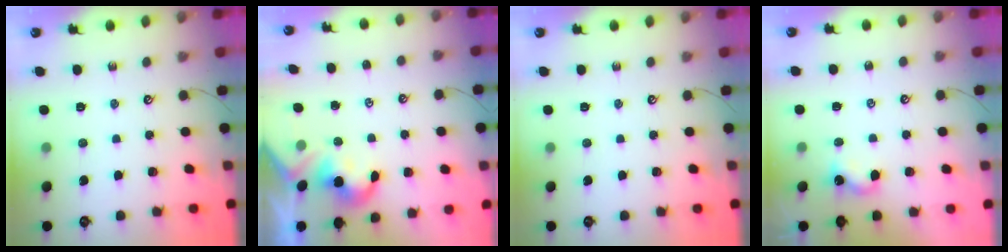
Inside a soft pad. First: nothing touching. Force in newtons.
{"total": 2.0, "press": 1.9, "slide": 0.5}
{"total": 0.0}
{"total": 2.6, "press": 2.5, "slide": 0.5}